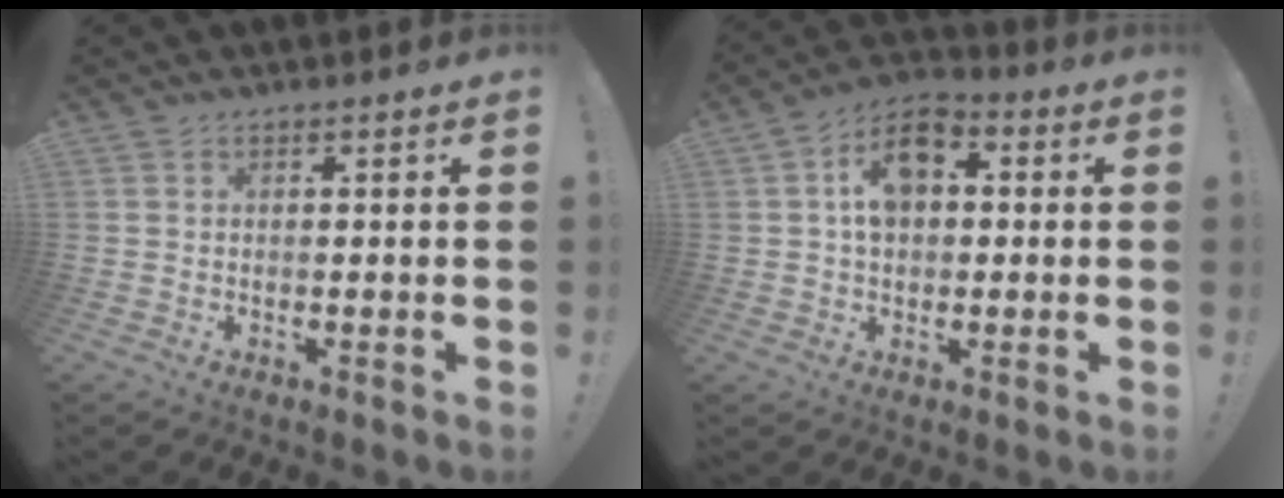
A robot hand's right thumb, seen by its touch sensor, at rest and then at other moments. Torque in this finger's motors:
{"motor_torque": [0.53, 0.56, 1.39, 0.00, 0.03]}